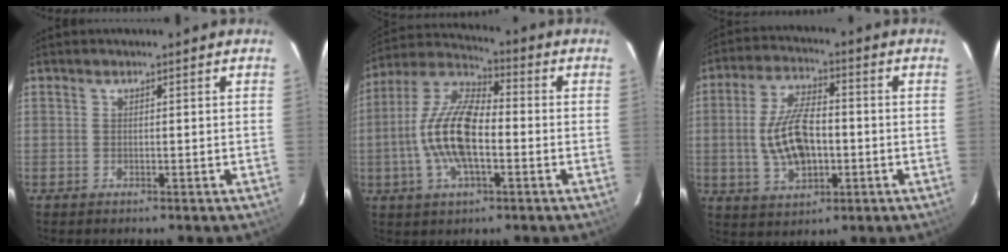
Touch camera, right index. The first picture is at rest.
{"total": 14.8, "force": [-2.6, 6.1, 13.2], "torque": [-0.272, 0.007, -0.057]}
{"total": 12.1, "force": [-1.4, 6.1, 10.3], "torque": [-0.208, 0.005, -0.017]}